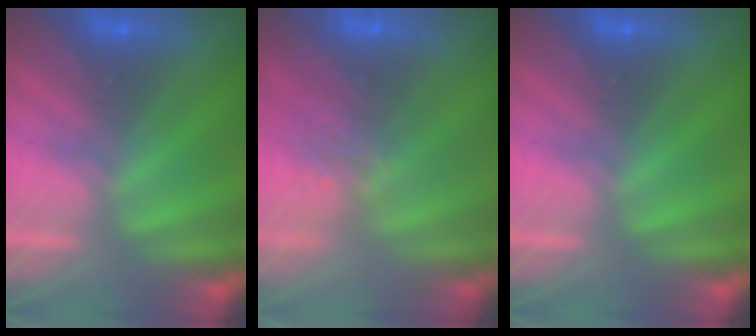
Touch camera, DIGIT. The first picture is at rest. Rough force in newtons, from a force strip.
{"total": 2.8}
{"total": 0.0}